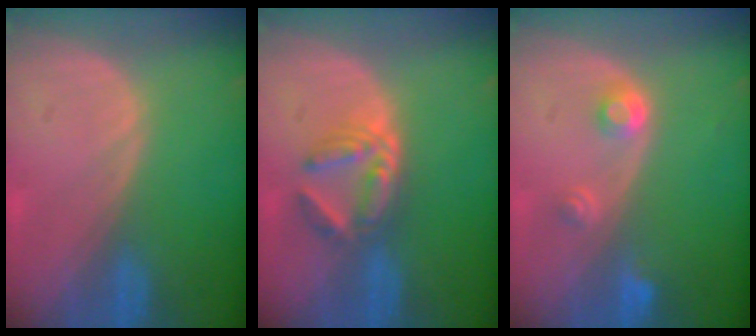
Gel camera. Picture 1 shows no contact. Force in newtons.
{"total": 6.0, "press": 5.3, "slide": 2.8}
{"total": 2.9, "press": 2.7, "slide": 1.0}